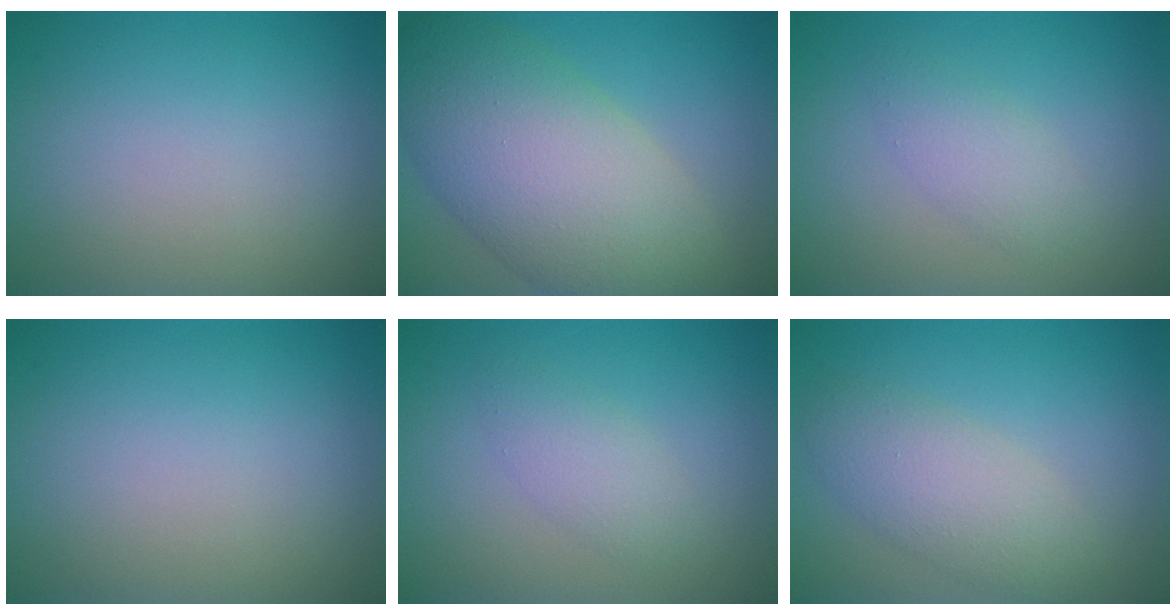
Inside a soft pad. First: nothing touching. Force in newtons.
{"total": 11.2, "press": 11.2, "slide": 0.3}
{"total": 2.1, "press": 2.1, "slide": 0.0}
{"total": 0.0}
{"total": 2.1, "press": 2.1, "slide": 0.0}
{"total": 3.9, "press": 3.9, "slide": 0.0}